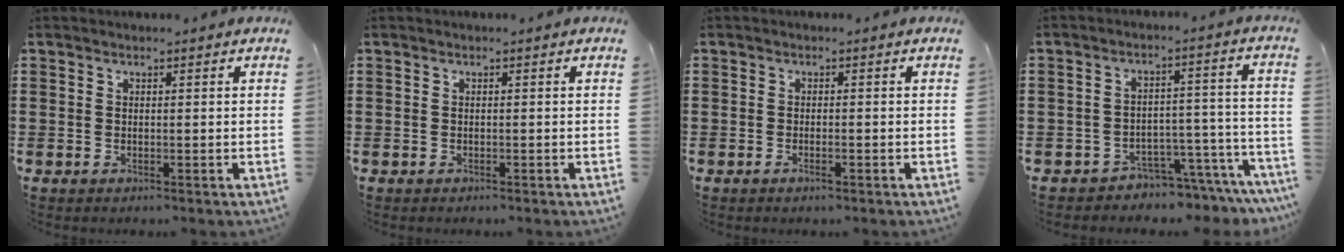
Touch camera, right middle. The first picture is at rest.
{"total": 0.0}
{"total": 0.9, "force": [-0.5, 0.2, 0.7], "torque": [-0.015, -0.005, -0.009]}
{"total": 4.3, "force": [-4.2, 0.4, 0.7], "torque": [-0.019, 0.005, -0.086]}